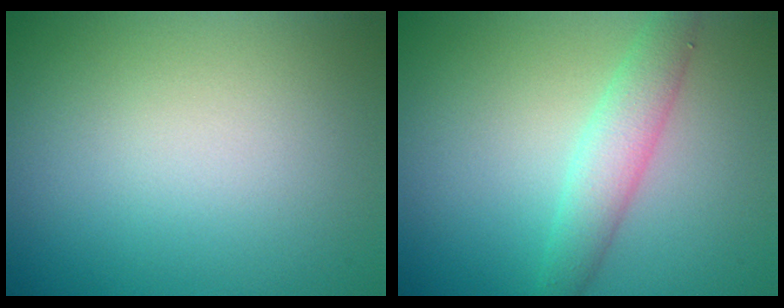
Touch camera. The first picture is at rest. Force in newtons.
{"total": 3.0, "press": 3.0, "slide": 0.2}